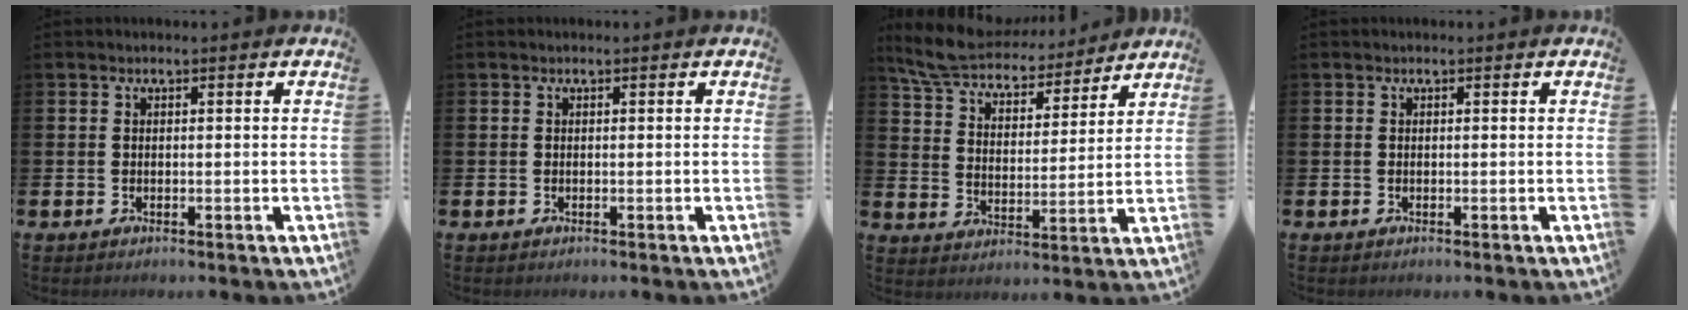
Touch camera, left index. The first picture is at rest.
{"total": 0.0}
{"total": 7.8, "force": [7.3, 2.0, 1.7], "torque": [-0.070, -0.051, 0.130]}
{"total": 0.0}